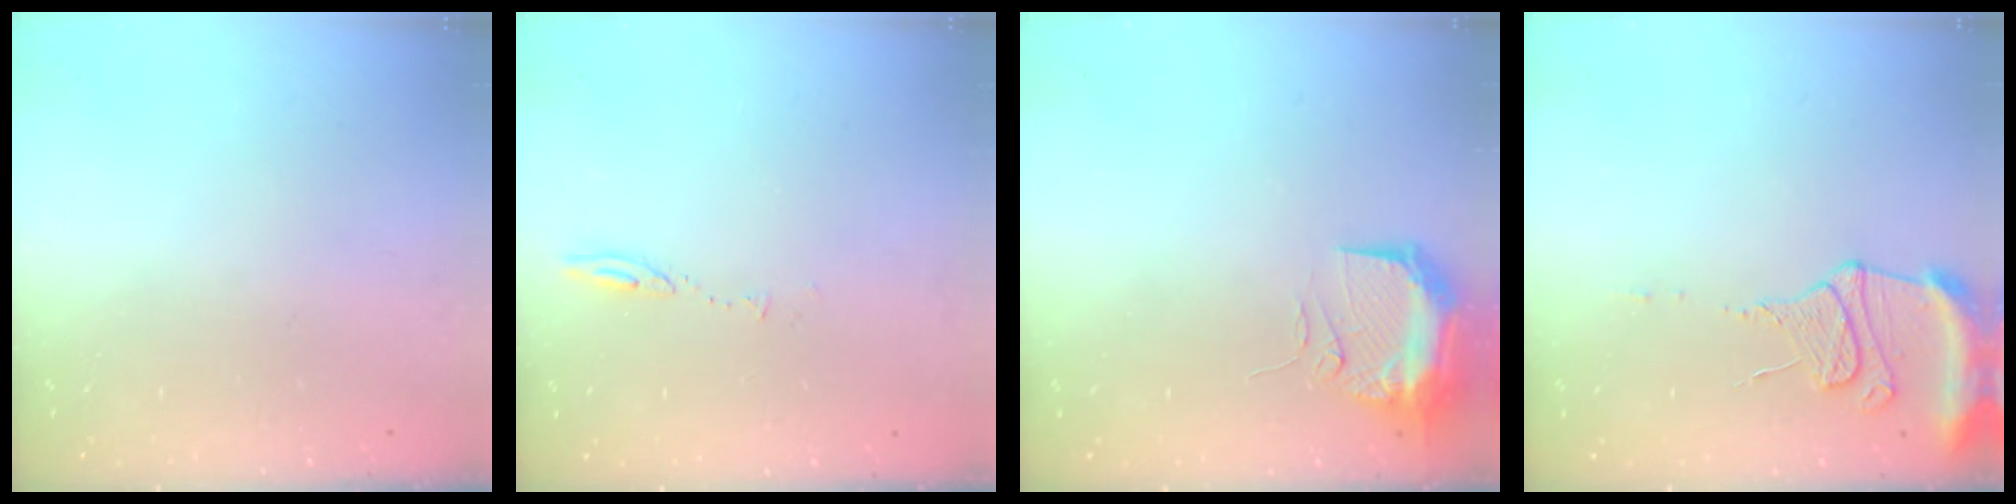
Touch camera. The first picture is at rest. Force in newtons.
{"total": 4.5, "press": 4.4, "slide": 0.6}
{"total": 10.7, "press": 10.6, "slide": 1.7}
{"total": 11.4, "press": 11.3, "slide": 1.2}